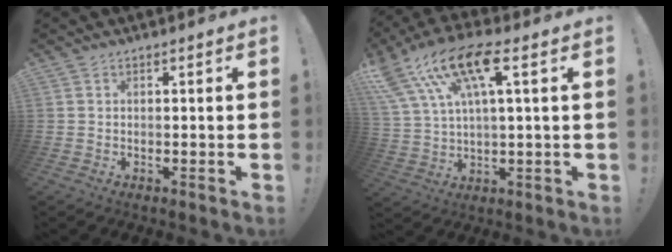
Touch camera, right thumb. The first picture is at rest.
{"total": 15.7, "force": [7.3, 6.1, 12.5], "torque": [-0.242, -0.022, 0.124]}